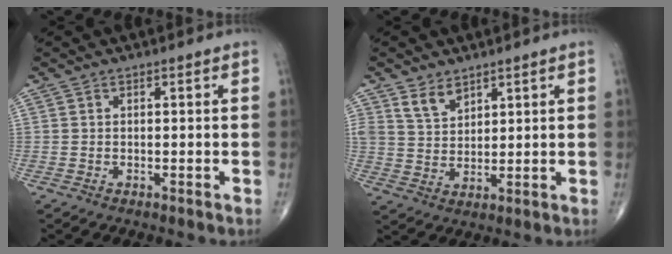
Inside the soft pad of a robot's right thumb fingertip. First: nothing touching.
{"total": 4.8, "force": [3.4, 2.8, 1.8], "torque": [-0.016, -0.028, 0.071]}